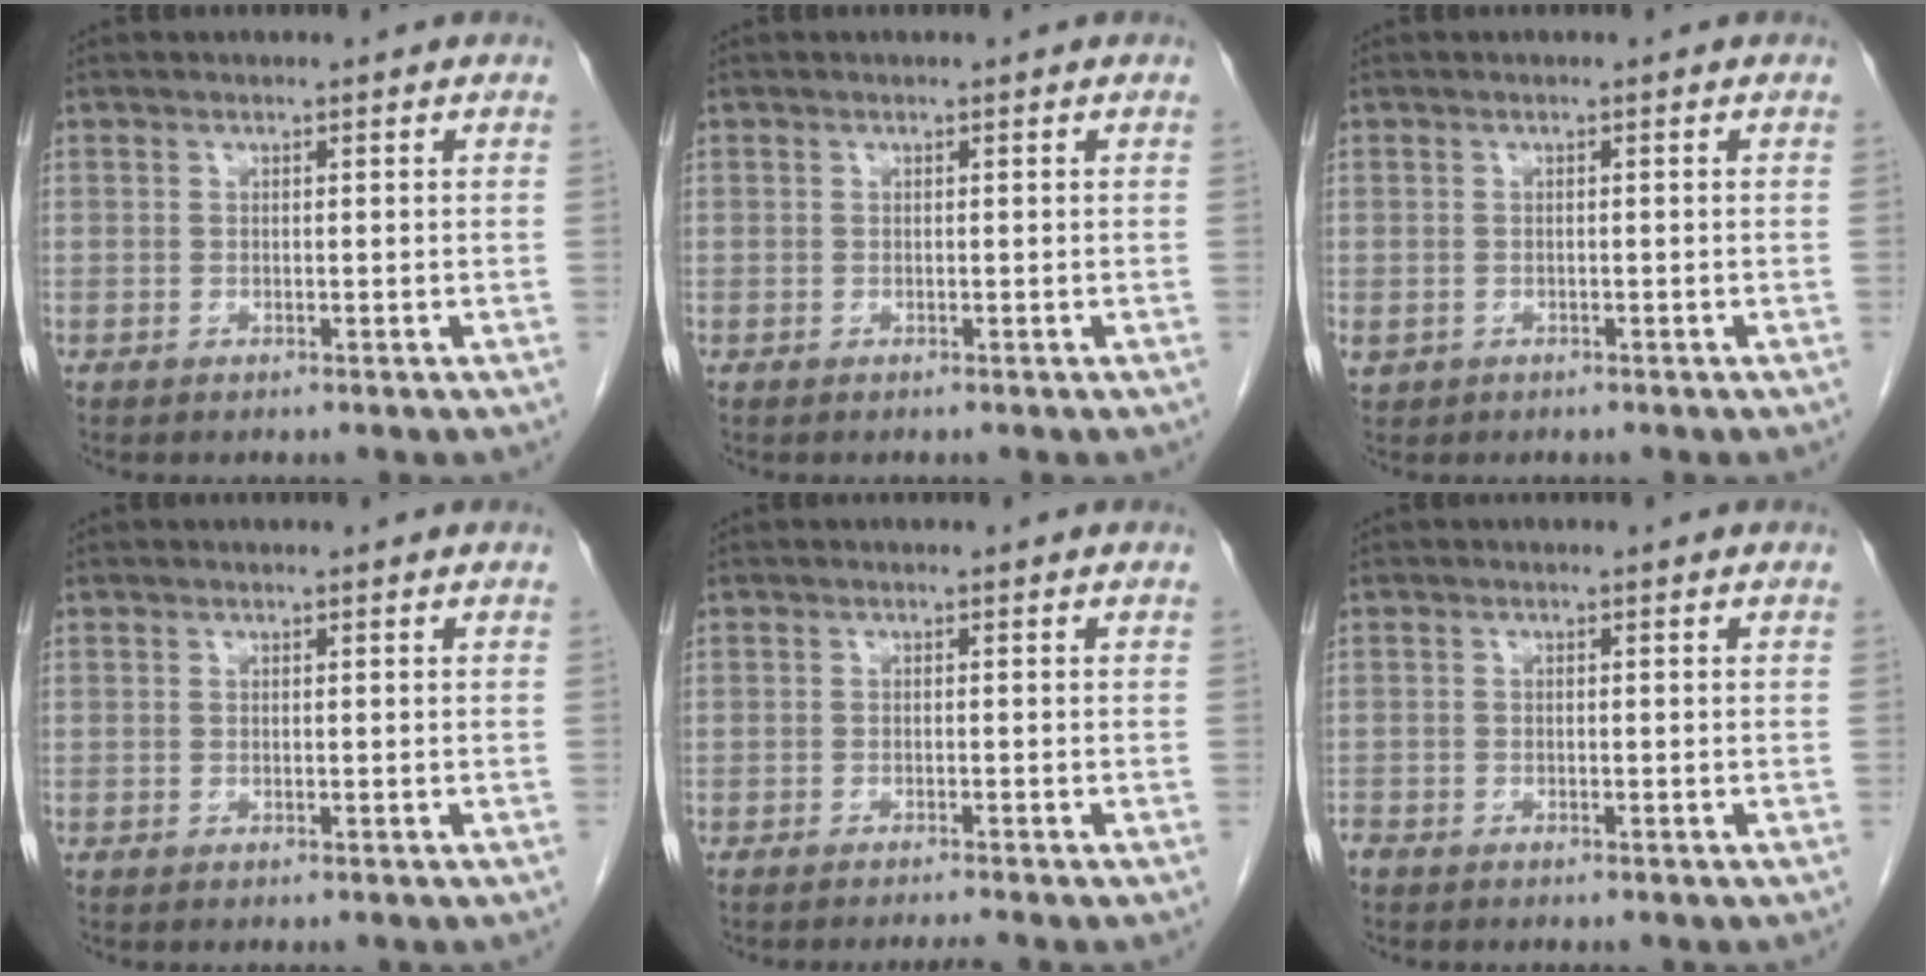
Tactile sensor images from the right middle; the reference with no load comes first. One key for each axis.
{"total": 0.0}
{"total": 1.5, "fx": -0.6, "fy": 1.3, "fz": 0.4, "tx": -0.014, "ty": 0.002, "tz": -0.003}
{"total": 0.0}
{"total": 2.5, "fx": -2.3, "fy": -0.9, "fz": 0.7, "tx": -0.011, "ty": -0.006, "tz": -0.036}
{"total": 2.0, "fx": -1.7, "fy": 0.9, "fz": 0.4, "tx": -0.017, "ty": -0.003, "tz": -0.032}